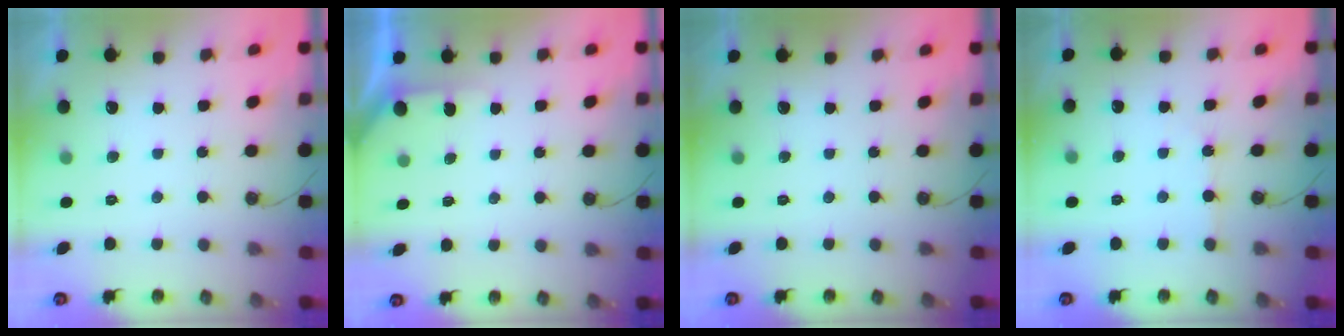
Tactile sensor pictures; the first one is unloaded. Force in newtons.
{"total": 2.5, "press": 2.5, "slide": 0.3}
{"total": 0.0}
{"total": 2.5, "press": 2.5, "slide": 0.4}